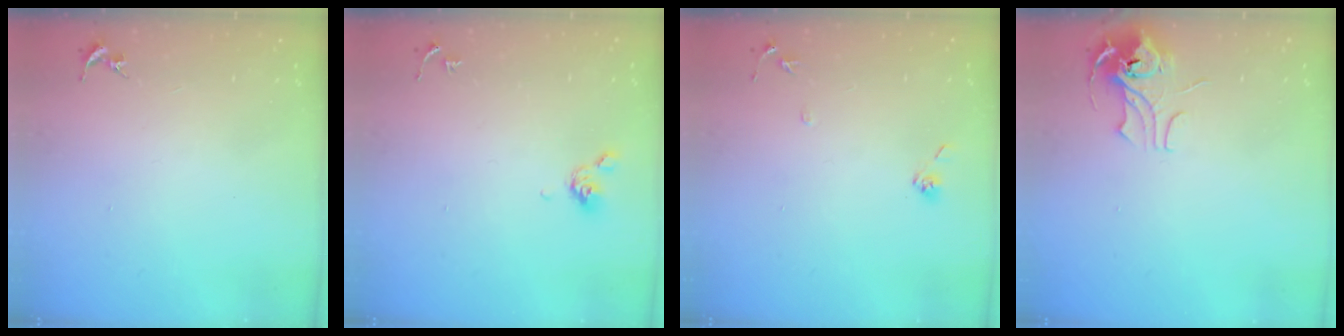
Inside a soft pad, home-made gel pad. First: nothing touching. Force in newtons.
{"total": 5.5, "press": 5.4, "slide": 0.9}
{"total": 6.3, "press": 6.2, "slide": 1.0}
{"total": 8.5, "press": 8.4, "slide": 0.6}